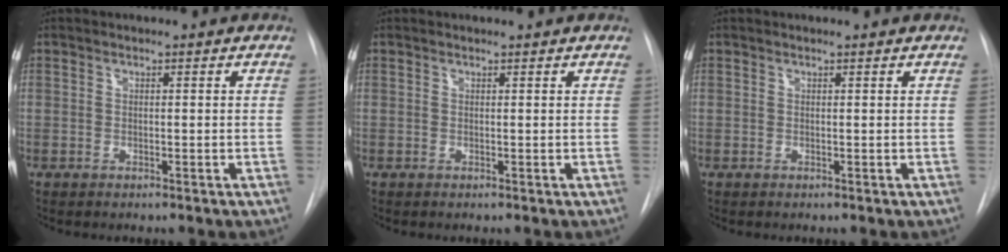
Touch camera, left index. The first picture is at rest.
{"total": 0.9, "force": [0.9, 0.0, 0.1], "torque": [-0.007, 0.008, 0.013]}
{"total": 0.9, "force": [0.9, 0.0, 0.1], "torque": [-0.008, 0.004, 0.010]}